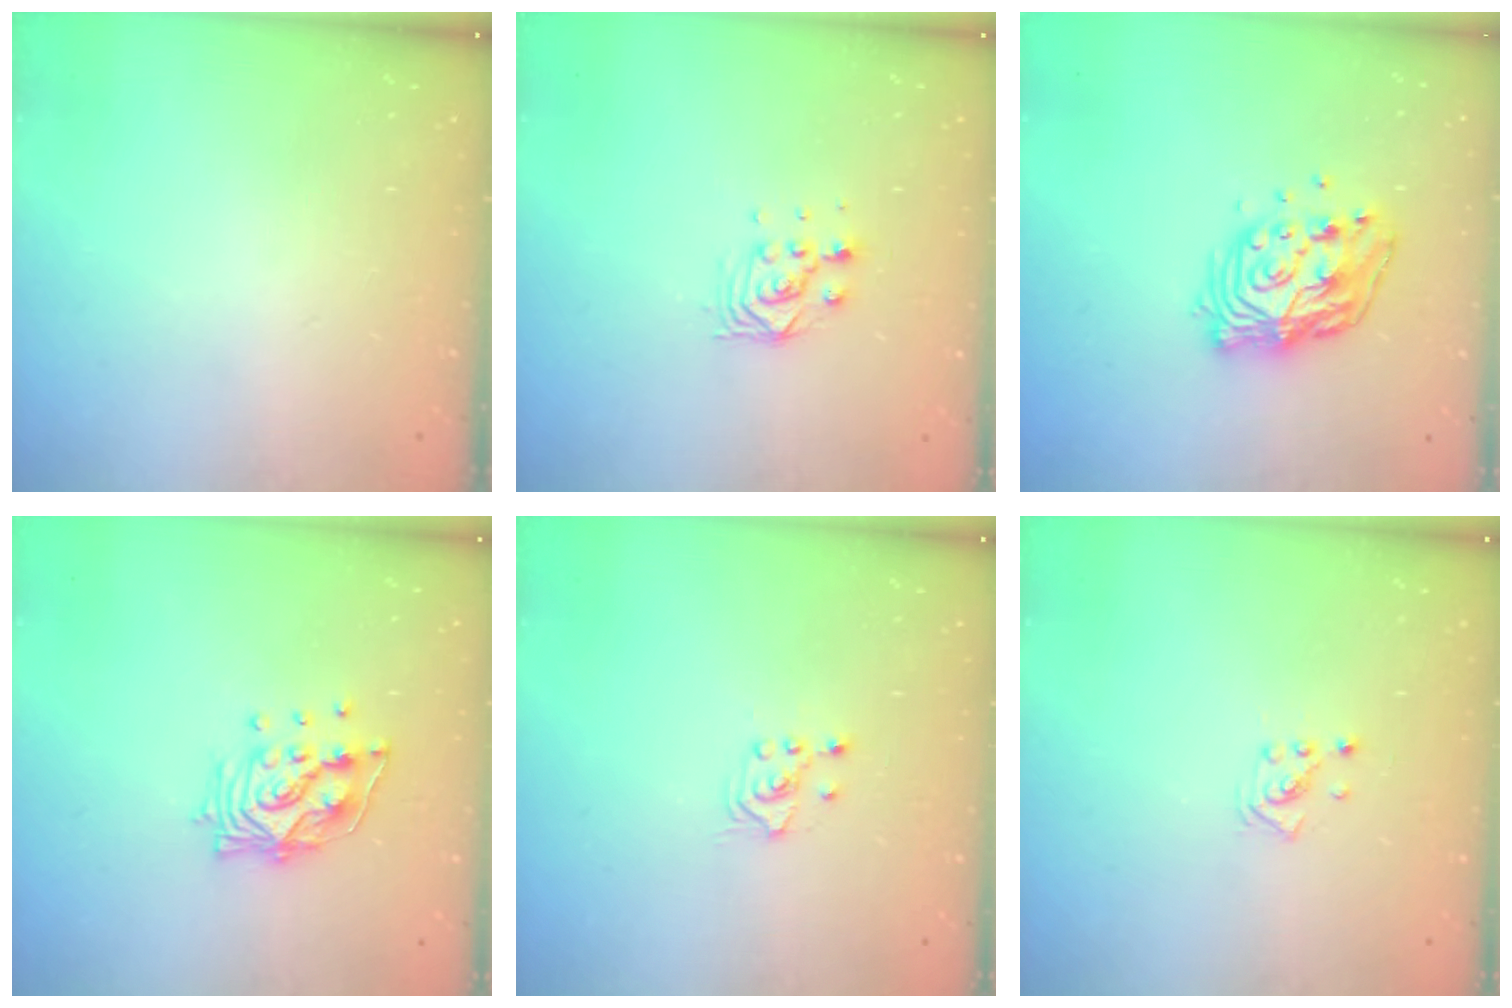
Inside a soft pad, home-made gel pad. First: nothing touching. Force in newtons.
{"total": 6.1, "press": 6.0, "slide": 0.4}
{"total": 13.7, "press": 13.7, "slide": 1.2}
{"total": 11.7, "press": 11.6, "slide": 1.4}
{"total": 2.5, "press": 2.4, "slide": 0.9}
{"total": 1.9, "press": 1.9, "slide": 0.1}